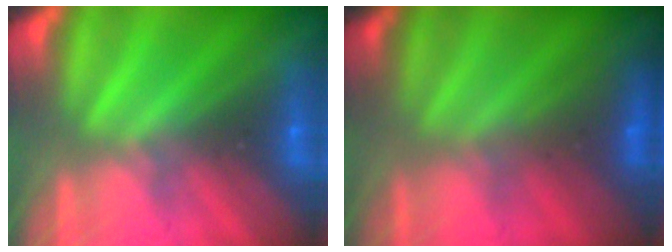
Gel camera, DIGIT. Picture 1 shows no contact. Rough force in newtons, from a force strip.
{"total": 3.0}